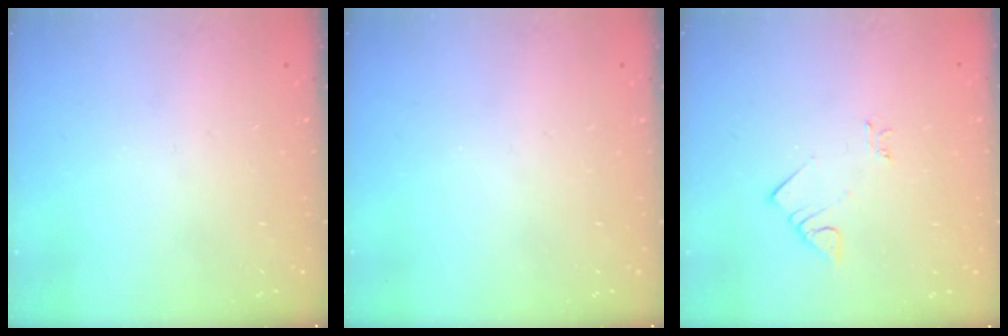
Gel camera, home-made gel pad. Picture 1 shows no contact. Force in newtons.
{"total": 0.0}
{"total": 2.8, "press": 2.8, "slide": 0.3}